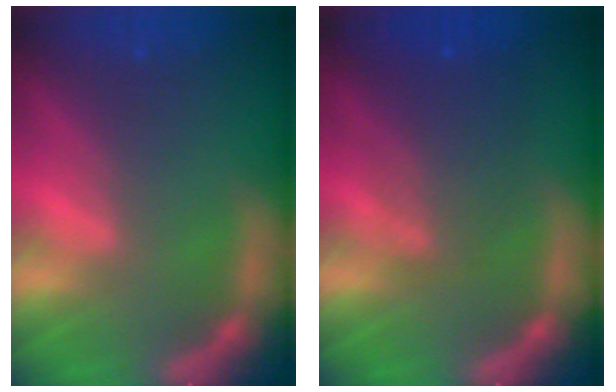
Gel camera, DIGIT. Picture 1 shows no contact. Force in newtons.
{"total": 4.5}